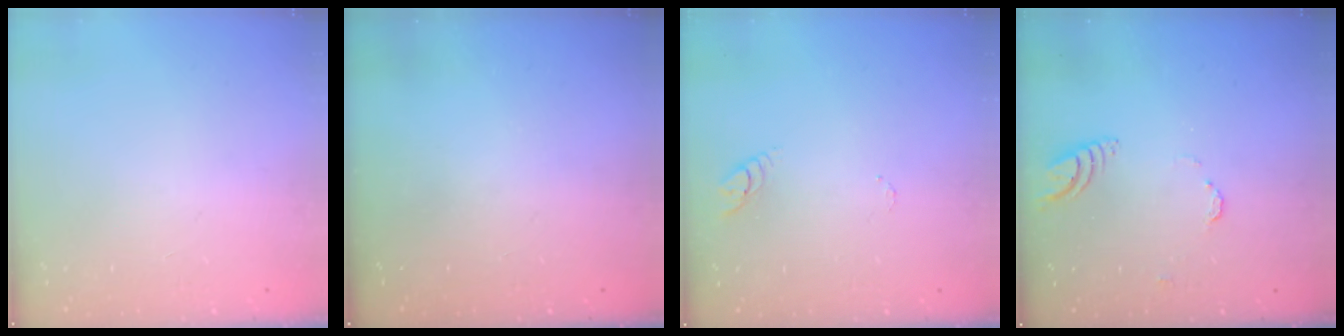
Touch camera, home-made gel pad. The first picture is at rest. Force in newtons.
{"total": 0.0}
{"total": 2.9, "press": 2.9, "slide": 0.4}
{"total": 4.8, "press": 4.8, "slide": 0.6}